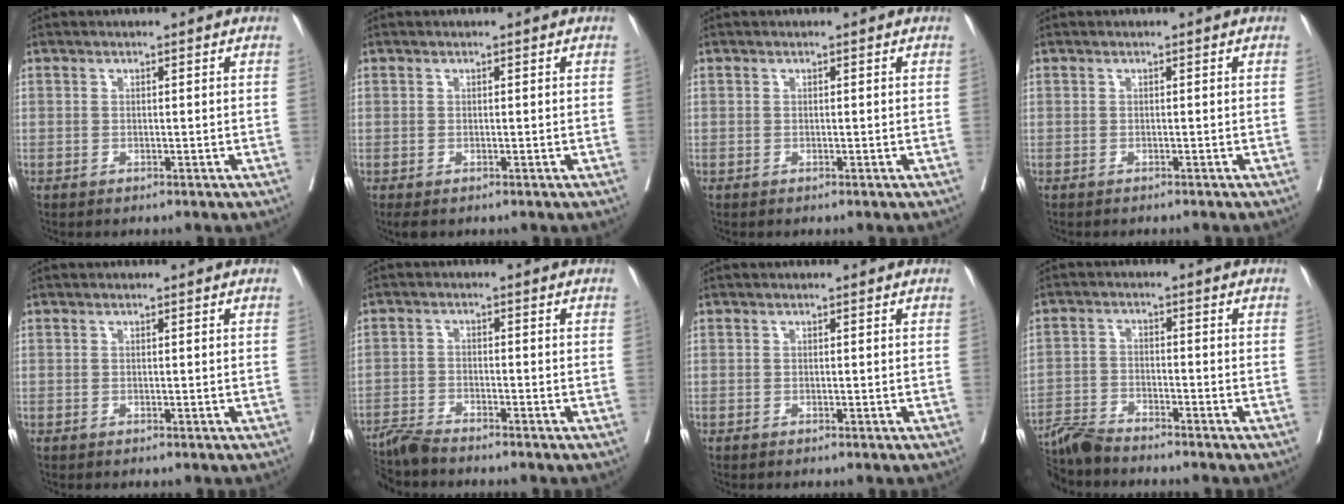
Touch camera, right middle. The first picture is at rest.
{"total": 1.2, "force": [-0.9, 0.5, 0.6], "torque": [-0.008, -0.003, -0.012]}
{"total": 0.0}
{"total": 2.3, "force": [-2.1, 0.4, 0.8], "torque": [-0.014, -0.003, -0.024]}
{"total": 0.0}
{"total": 5.0, "force": [-4.7, -0.4, 1.4], "torque": [-0.020, -0.021, -0.091]}
{"total": 0.0}
{"total": 6.7, "force": [-6.5, 0.0, 1.8], "torque": [-0.027, -0.017, -0.121]}